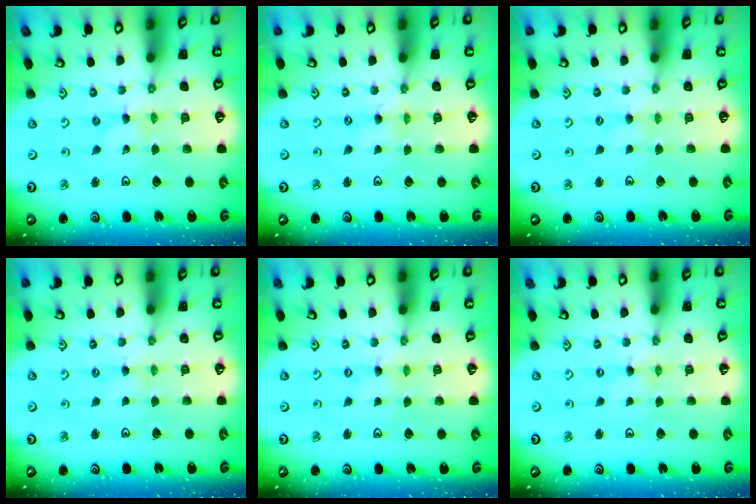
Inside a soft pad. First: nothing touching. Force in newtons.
{"total": 0.0}
{"total": 0.9, "press": 0.9, "slide": 0.2}
{"total": 1.0, "press": 1.0, "slide": 0.3}
{"total": 0.0}
{"total": 1.3, "press": 1.3, "slide": 0.2}